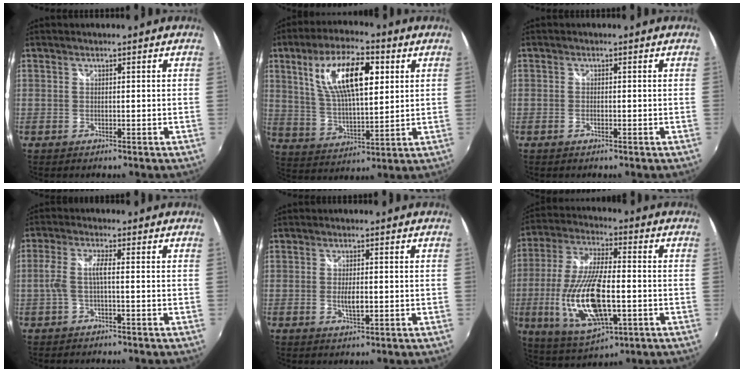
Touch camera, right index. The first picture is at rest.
{"total": 15.4, "force": [5.5, 5.7, 13.2], "torque": [-0.244, 0.014, 0.103]}
{"total": 0.8, "force": [-0.5, 0.4, 0.6], "torque": [-0.013, -0.002, -0.009]}
{"total": 3.8, "force": [-1.0, 0.3, 3.6], "torque": [-0.079, 0.002, -0.016]}
{"total": 3.2, "force": [-0.4, 1.2, 2.9], "torque": [-0.052, -0.007, -0.006]}
{"total": 19.2, "force": [-4.2, 7.5, 17.2], "torque": [-0.360, -0.021, -0.066]}